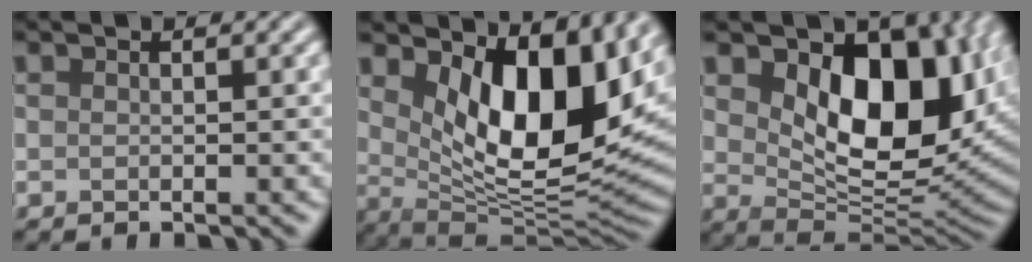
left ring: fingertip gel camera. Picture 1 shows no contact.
{"total": 10.9, "force": [3.4, 5.1, 9.0], "torque": [-0.140, -0.024, 0.059]}
{"total": 11.2, "force": [3.3, 6.4, 8.6], "torque": [-0.124, -0.020, 0.056]}